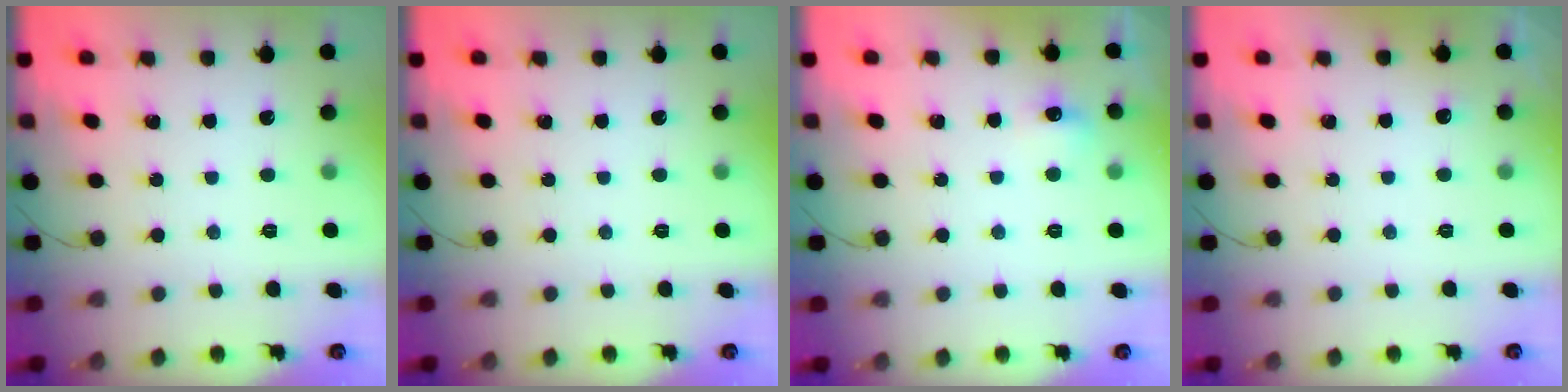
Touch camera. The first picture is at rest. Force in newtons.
{"total": 0.0}
{"total": 6.4, "press": 6.3, "slide": 1.3}
{"total": 7.2, "press": 2.0, "slide": 6.9}